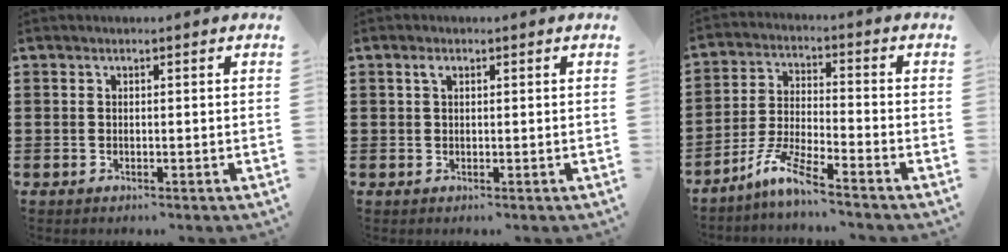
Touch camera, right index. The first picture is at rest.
{"total": 0.9, "force": [0.5, 0.2, 0.7], "torque": [-0.015, 0.004, 0.008]}
{"total": 7.0, "force": [-5.8, -0.1, 3.9], "torque": [-0.106, -0.019, -0.119]}